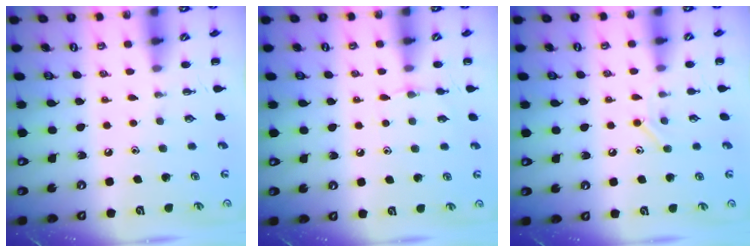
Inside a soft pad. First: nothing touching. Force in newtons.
{"total": 5.3, "press": 5.0, "slide": 1.8}
{"total": 6.8, "press": 6.8, "slide": 0.8}